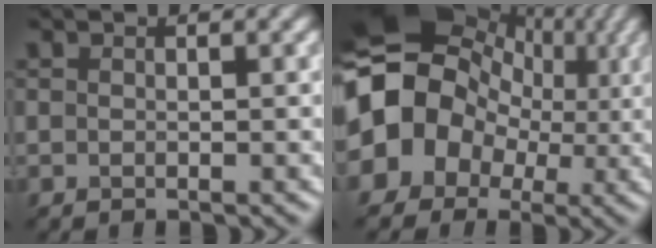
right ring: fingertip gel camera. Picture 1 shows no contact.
{"total": 14.5, "force": [1.3, 12.7, 6.8], "torque": [-0.141, 0.017, 0.016]}